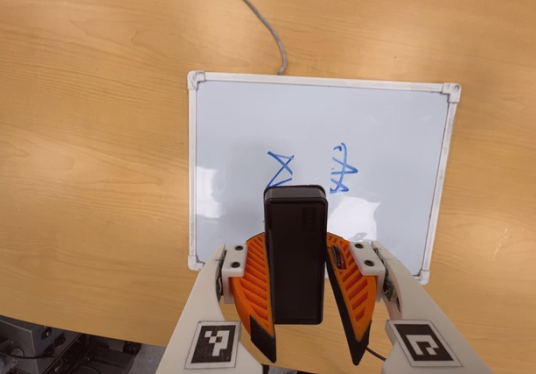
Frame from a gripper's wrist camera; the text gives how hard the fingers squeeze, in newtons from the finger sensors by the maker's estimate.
{"total": 8.0, "left": 7.5, "right": 8.5}